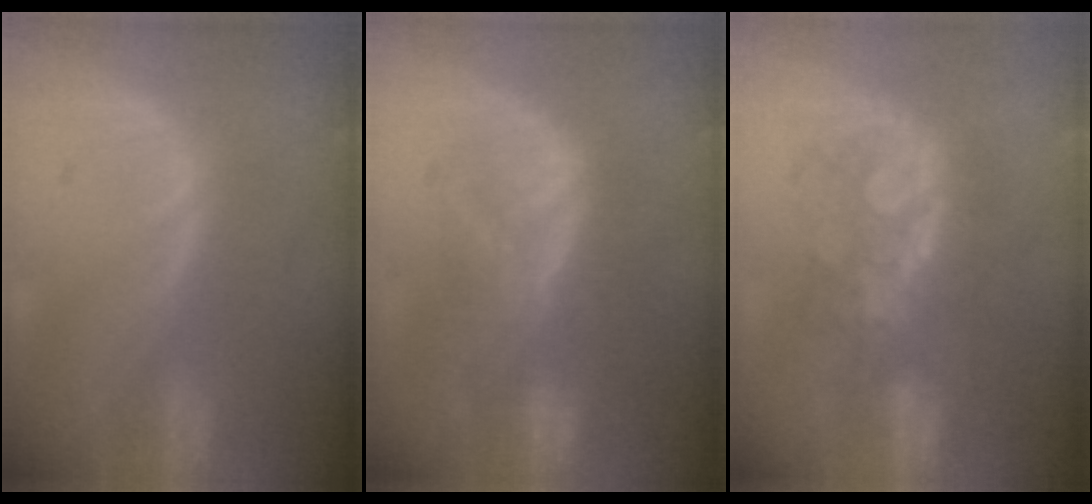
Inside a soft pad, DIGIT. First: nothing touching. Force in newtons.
{"total": 8.9, "press": 8.5, "slide": 2.4}
{"total": 7.6, "press": 7.5, "slide": 1.5}